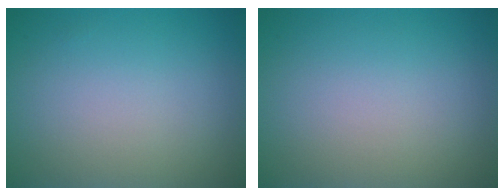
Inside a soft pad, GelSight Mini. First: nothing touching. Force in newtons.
{"total": 0.0}